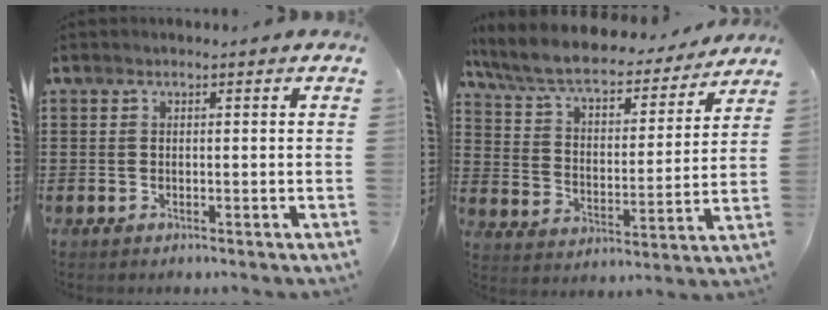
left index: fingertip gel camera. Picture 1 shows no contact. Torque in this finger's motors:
{"motor_torque": [2.14, 0.00, 0.60, 0.21]}